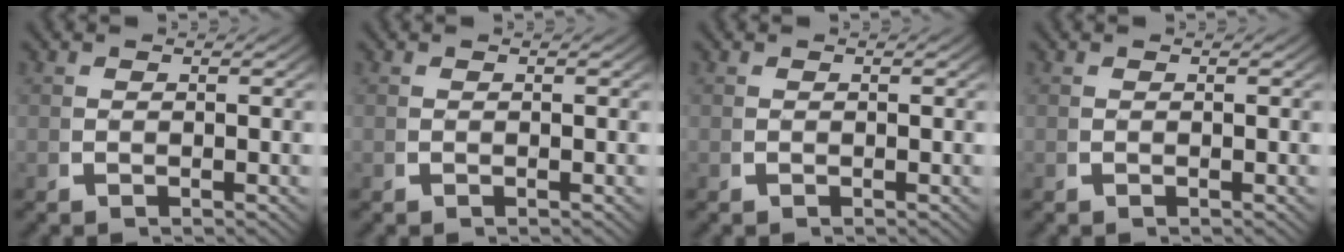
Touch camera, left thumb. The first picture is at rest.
{"total": 0.0}
{"total": 0.0}
{"total": 0.0}